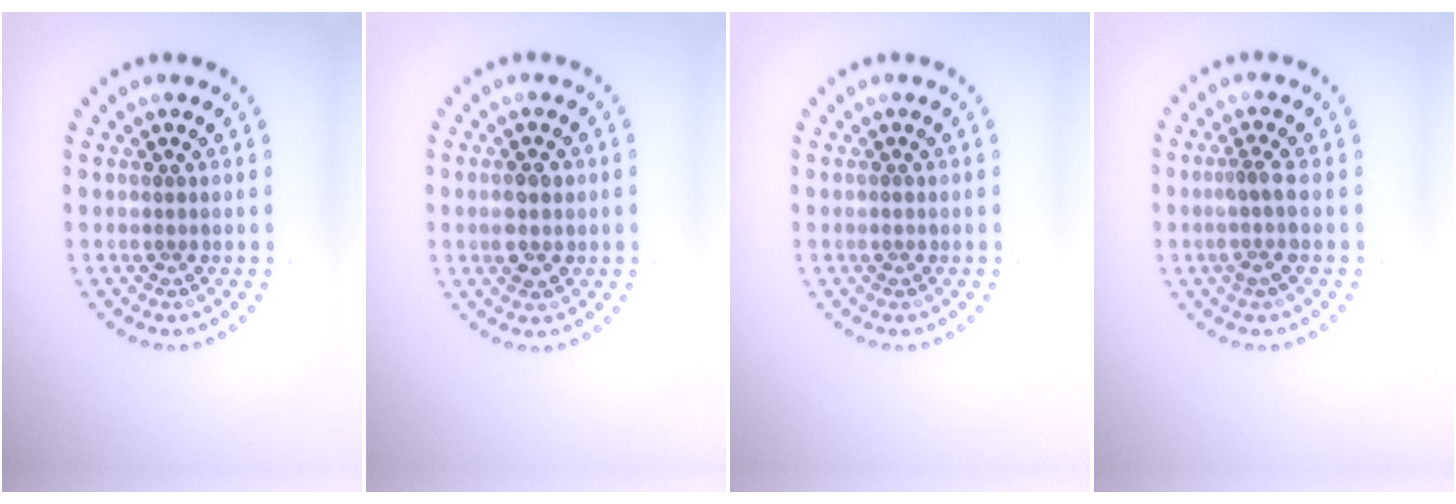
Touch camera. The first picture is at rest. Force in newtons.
{"total": 2.9, "press": 2.9, "slide": 0.2}
{"total": 0.5, "press": 0.5, "slide": 0.2}
{"total": 2.0, "press": 1.5, "slide": 1.3}